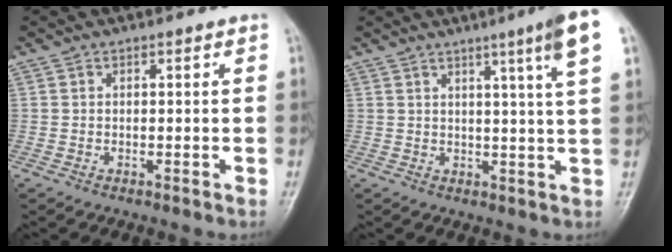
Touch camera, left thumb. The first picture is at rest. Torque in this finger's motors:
{"motor_torque": [1.69, 1.65, 0.91, -0.87, 0.12]}